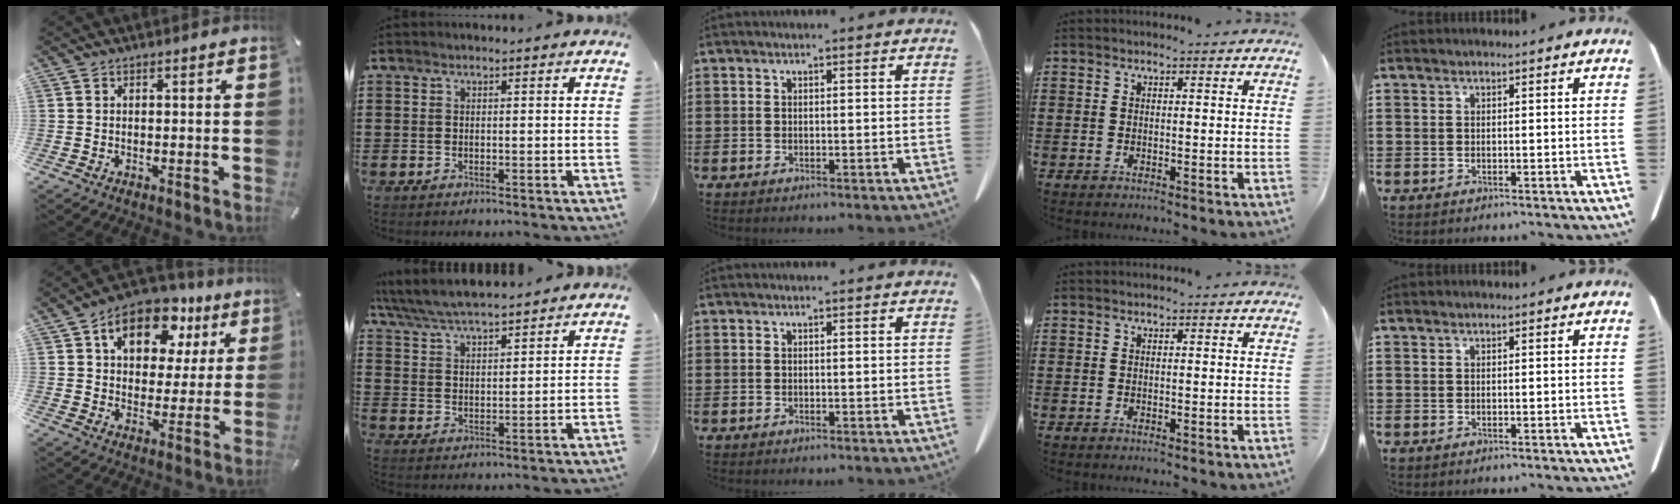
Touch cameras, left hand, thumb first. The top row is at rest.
{"thumb": {"total": 13.8, "force": [6.7, 9.2, 7.7], "torque": [-0.120, -0.021, 0.118]}, "index": {"total": 5.9, "force": [5.7, 0.6, 1.7], "torque": [-0.056, -0.023, 0.101]}}